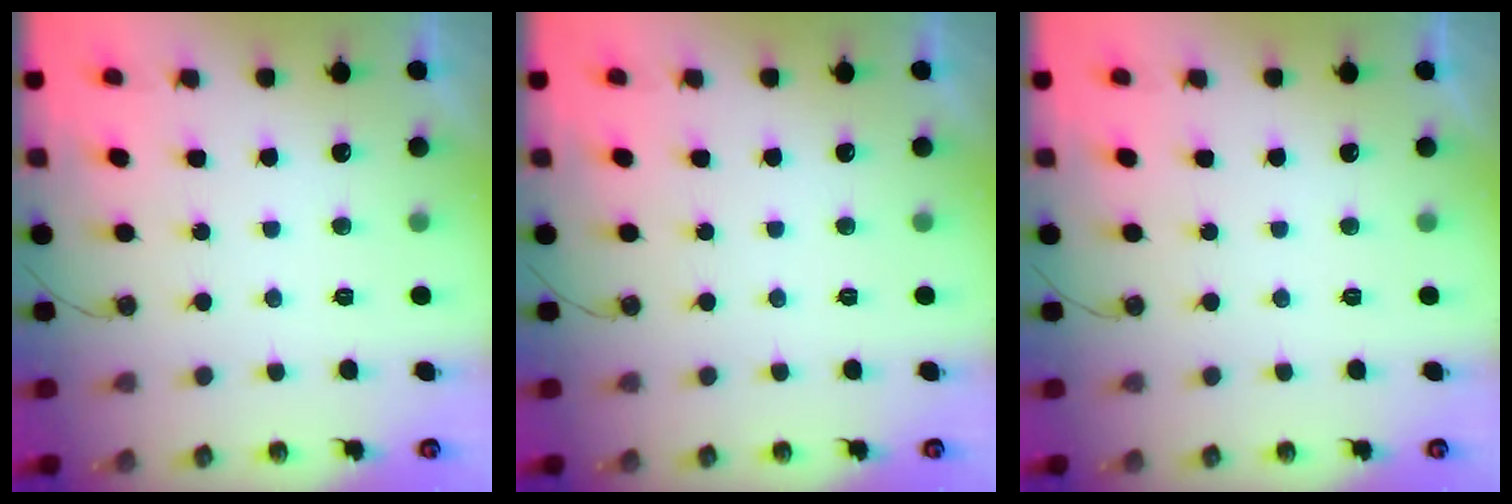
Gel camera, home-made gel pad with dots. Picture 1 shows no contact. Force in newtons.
{"total": 0.0}
{"total": 0.0}